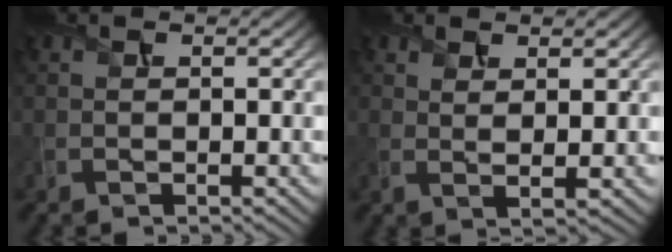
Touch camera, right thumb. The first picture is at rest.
{"total": 2.3, "force": [1.3, 0.5, 1.8], "torque": [-0.038, -0.004, 0.027]}